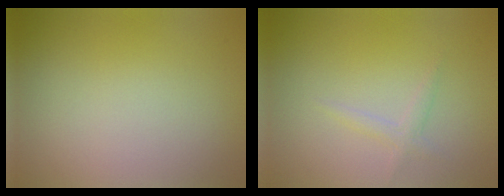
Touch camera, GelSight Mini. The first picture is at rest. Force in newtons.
{"total": 1.2, "press": 1.2, "slide": 0.1}